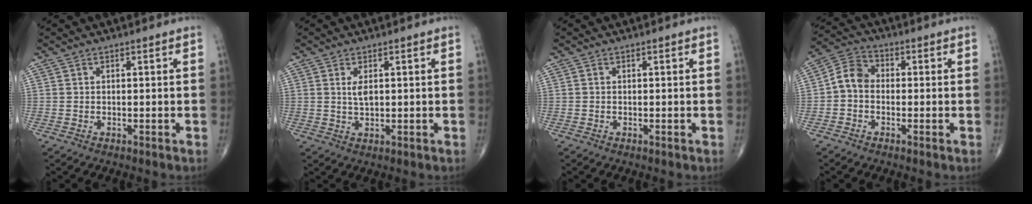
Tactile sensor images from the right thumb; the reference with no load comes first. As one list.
[{"total": 2.7, "force": [0.7, 1.2, 2.3], "torque": [-0.044, -0.005, 0.015]}, {"total": 0.0}, {"total": 5.7, "force": [-0.9, 4.5, 3.4], "torque": [-0.048, 0.021, -0.034]}]